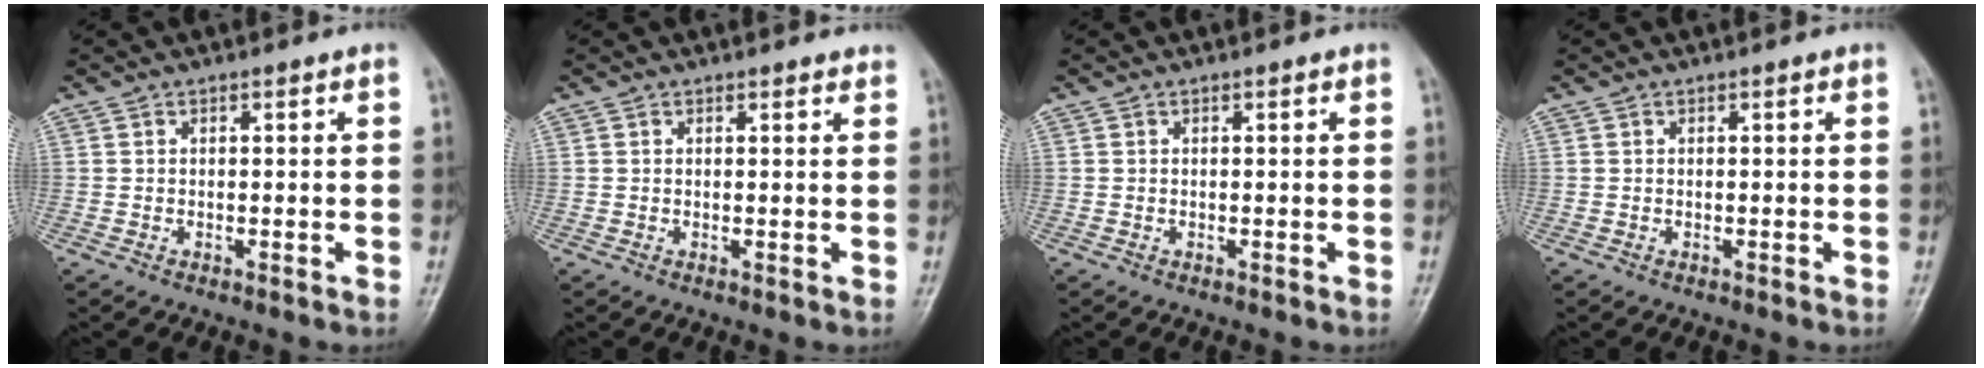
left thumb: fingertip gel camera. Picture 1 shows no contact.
{"total": 1.2, "force": [1.1, 0.5, 0.4], "torque": [0.001, -0.003, 0.010]}
{"total": 0.0}
{"total": 0.0}